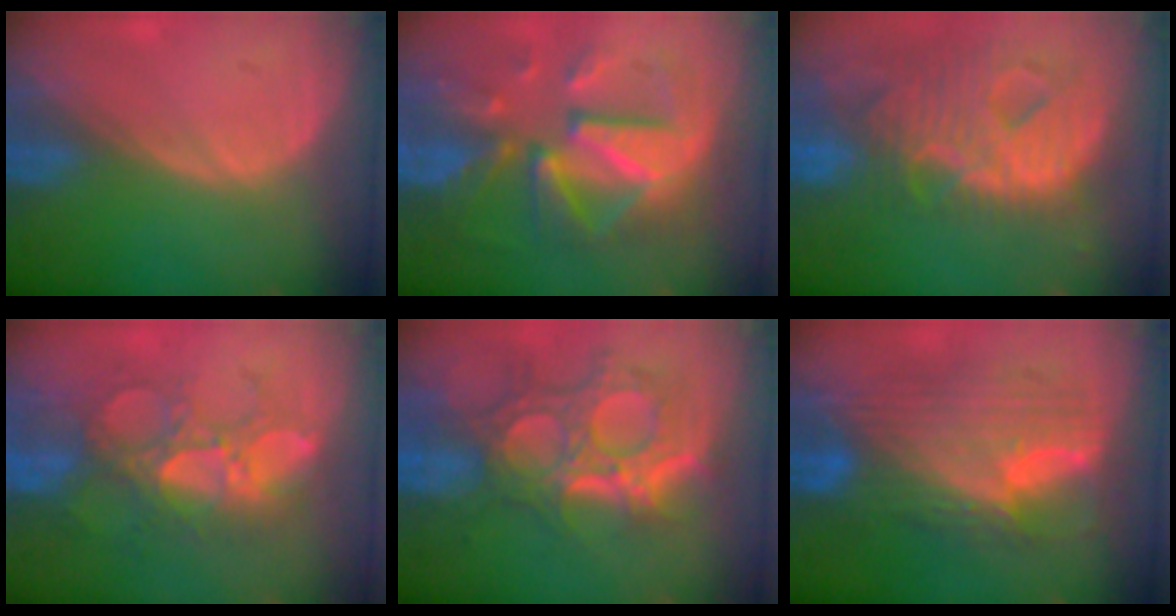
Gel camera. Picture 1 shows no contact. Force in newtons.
{"total": 12.2, "press": 12.1, "slide": 1.1}
{"total": 13.1, "press": 11.1, "slide": 6.9}
{"total": 10.5, "press": 9.3, "slide": 4.8}
{"total": 12.1, "press": 10.8, "slide": 5.4}
{"total": 11.7, "press": 11.7, "slide": 1.1}